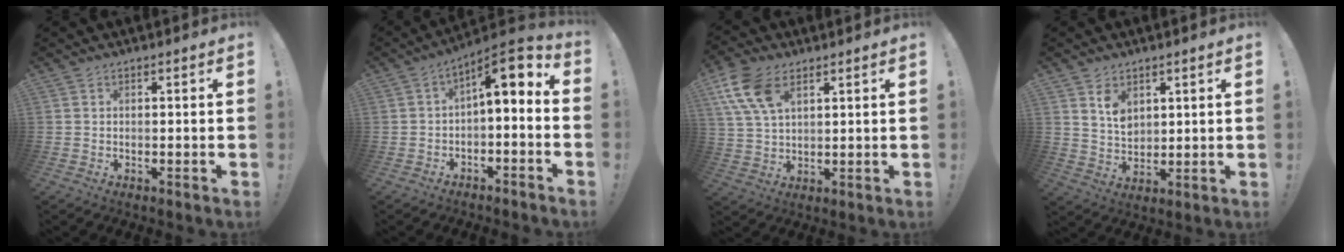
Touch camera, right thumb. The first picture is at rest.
{"total": 7.8, "force": [1.9, 2.4, 7.2], "torque": [-0.103, -0.020, 0.032]}
{"total": 12.4, "force": [6.1, 7.4, 7.9], "torque": [-0.161, -0.013, 0.118]}
{"total": 6.6, "force": [4.0, 4.3, 3.0], "torque": [-0.039, -0.027, 0.072]}